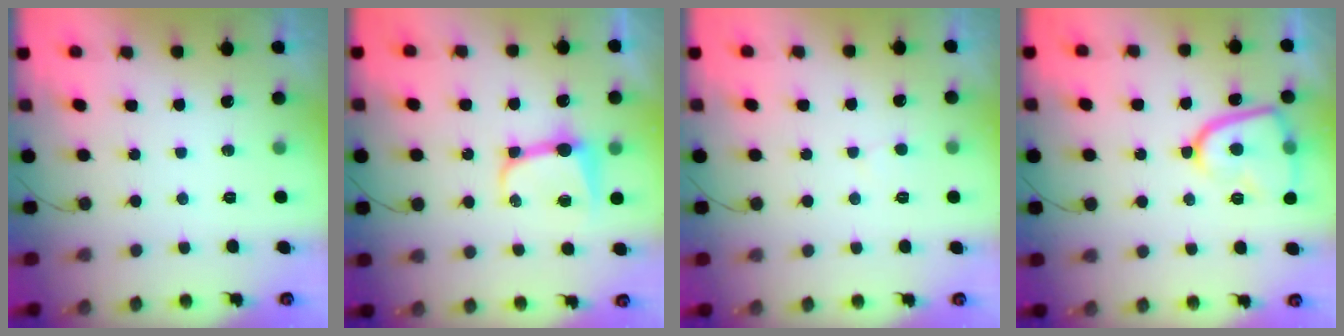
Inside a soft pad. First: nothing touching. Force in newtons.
{"total": 8.3, "press": 8.3, "slide": 0.1}
{"total": 3.2, "press": 3.1, "slide": 0.4}
{"total": 13.6, "press": 13.5, "slide": 1.3}